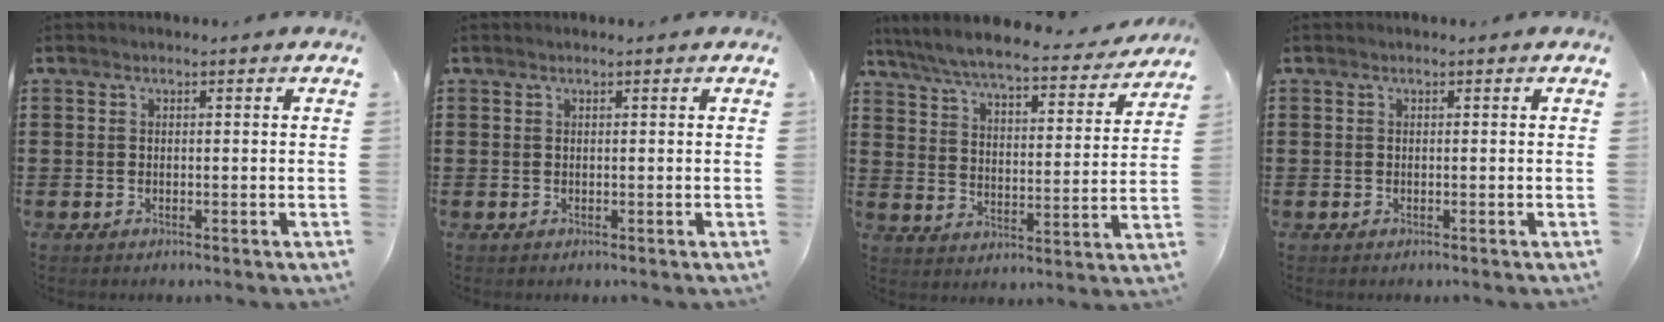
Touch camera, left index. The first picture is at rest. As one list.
[{"total": 0.0}, {"total": 6.8, "force": [6.3, 0.1, 2.5], "torque": [-0.077, -0.039, 0.108]}, {"total": 0.0}]